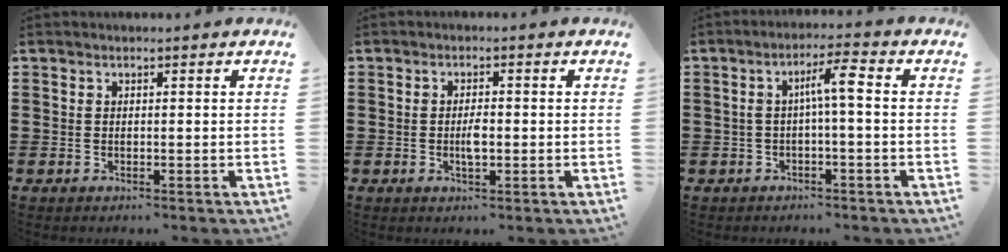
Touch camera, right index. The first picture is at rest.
{"total": 2.8, "force": [-0.5, 0.8, 2.6], "torque": [-0.056, -0.003, -0.012]}
{"total": 4.9, "force": [-0.1, 0.7, 4.9], "torque": [-0.093, 0.012, -0.009]}